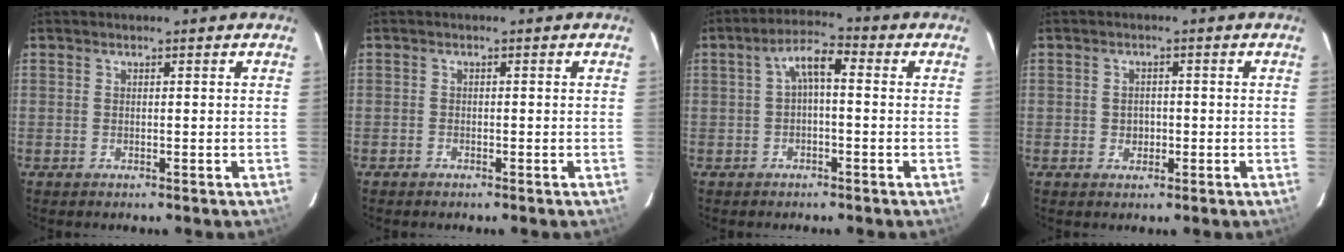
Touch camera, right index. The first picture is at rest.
{"total": 1.0, "force": [-0.8, 0.6, 0.0], "torque": [-0.002, 0.005, -0.014]}
{"total": 5.0, "force": [-0.1, 2.0, 4.6], "torque": [-0.087, 0.021, 0.001]}
{"total": 2.3, "force": [-0.5, 2.1, 0.9], "torque": [-0.015, 0.006, -0.005]}